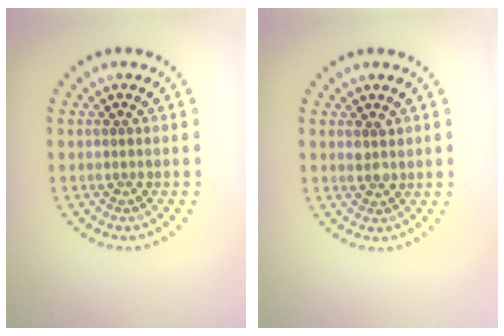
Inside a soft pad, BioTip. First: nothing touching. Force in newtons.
{"total": 1.4, "press": 1.2, "slide": 0.7}